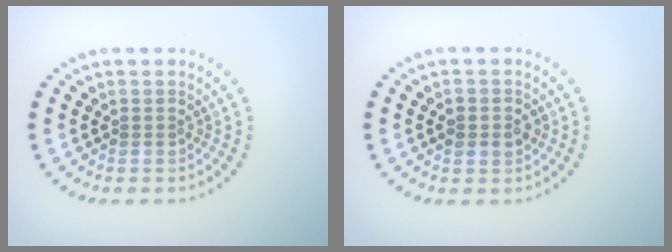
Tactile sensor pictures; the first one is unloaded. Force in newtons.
{"total": 2.0, "press": 2.0, "slide": 0.1}